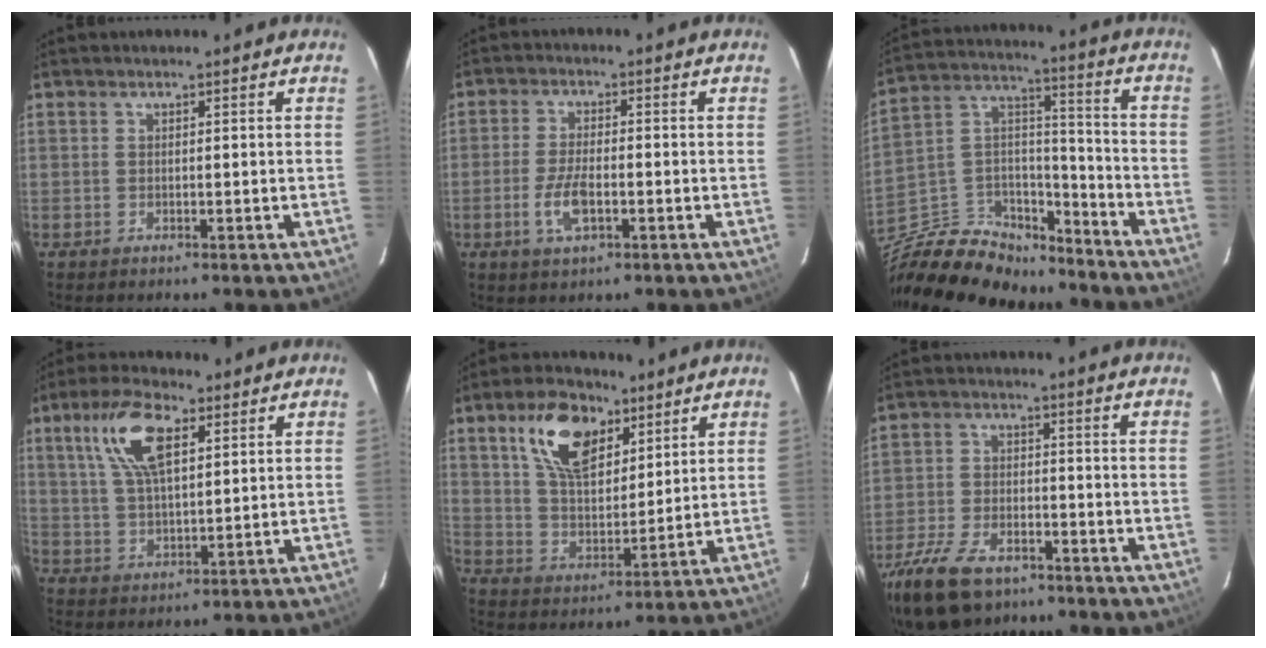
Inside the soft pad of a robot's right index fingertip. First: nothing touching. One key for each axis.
{"total": 6.1, "fx": -2.1, "fy": 2.4, "fz": 5.2, "tx": -0.112, "ty": -0.004, "tz": -0.040}
{"total": 22.8, "fx": -17.9, "fy": 10.8, "fz": 9.1, "tx": -0.217, "ty": 0.048, "tz": -0.287}
{"total": 11.3, "fx": 5.0, "fy": 4.5, "fz": 9.1, "tx": -0.178, "ty": 0.018, "tz": 0.098}
{"total": 13.7, "fx": 7.3, "fy": 7.4, "fz": 9.0, "tx": -0.161, "ty": 0.018, "tz": 0.136}
{"total": 16.8, "fx": -11.5, "fy": 8.7, "fz": 8.7, "tx": -0.216, "ty": -0.021, "tz": -0.207}